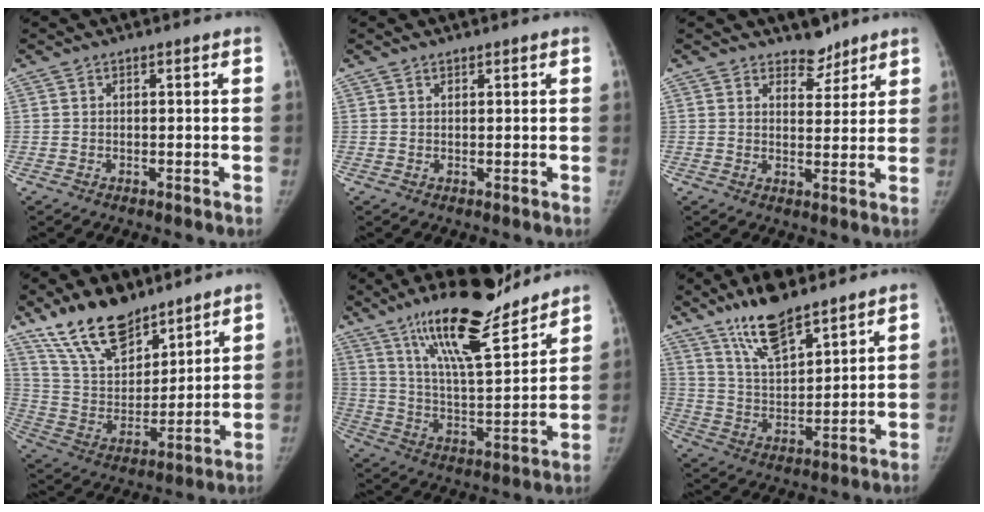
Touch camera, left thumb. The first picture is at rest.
{"total": 0.8, "force": [0.6, 0.4, 0.2], "torque": [0.000, -0.005, 0.010]}
{"total": 4.4, "force": [3.7, 2.2, 0.7], "torque": [0.017, -0.028, 0.057]}
{"total": 17.1, "force": [12.8, 7.7, 8.2], "torque": [-0.106, -0.063, 0.242]}
{"total": 19.5, "force": [14.8, 4.1, 11.9], "torque": [-0.168, -0.084, 0.255]}
{"total": 12.5, "force": [9.3, 3.8, 7.5], "torque": [-0.116, -0.056, 0.179]}